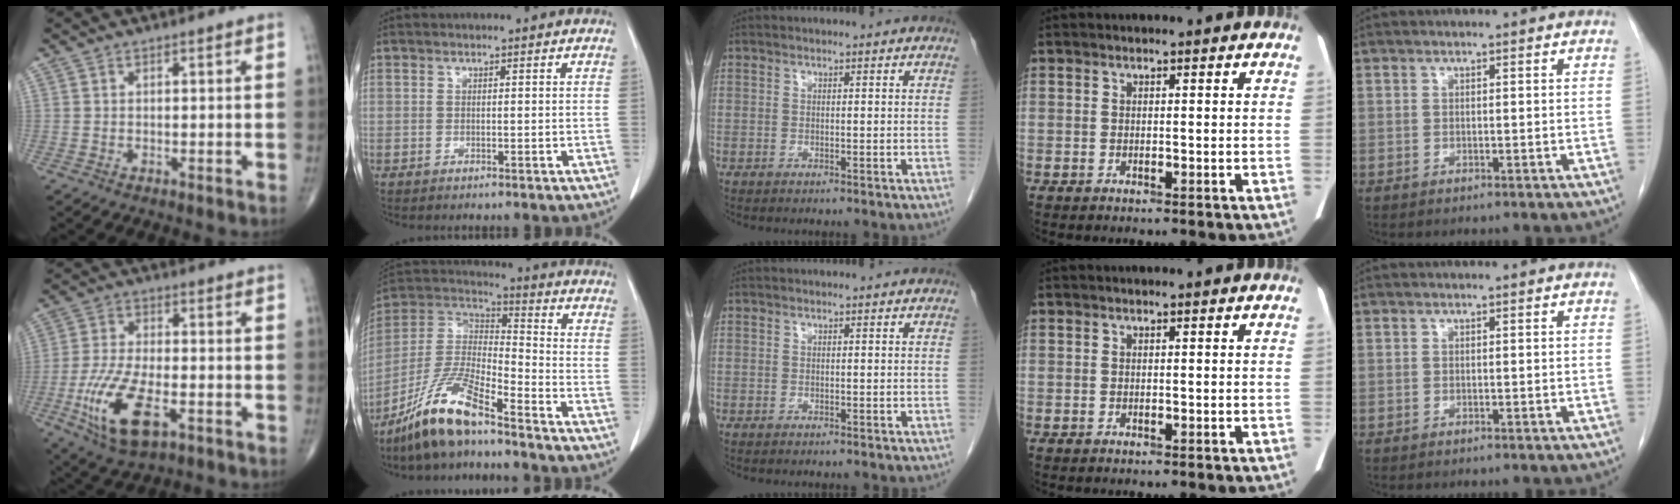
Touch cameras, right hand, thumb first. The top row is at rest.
{"thumb": {"total": 14.1, "force": [-5.1, 6.2, 11.6], "torque": [-0.237, 0.005, -0.088]}, "index": {"total": 13.1, "force": [-9.7, 2.1, 8.6], "torque": [-0.184, -0.004, -0.185]}}